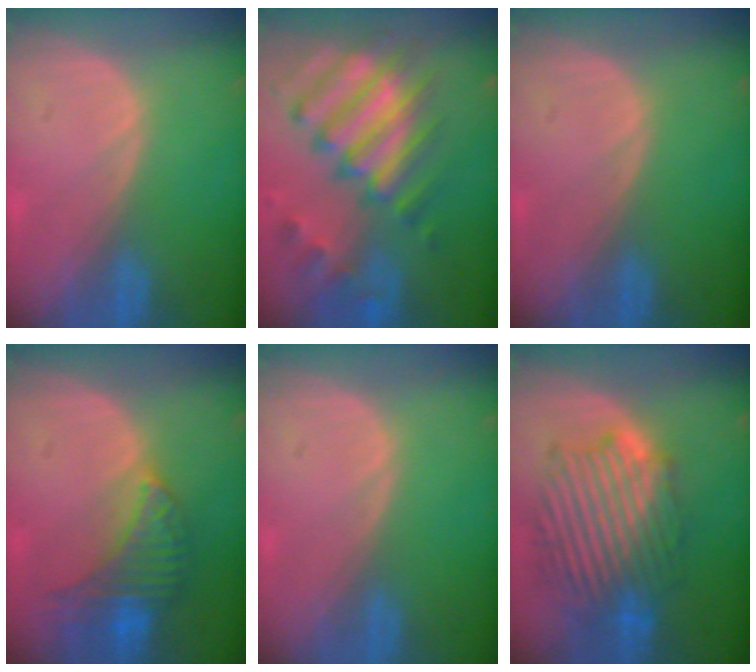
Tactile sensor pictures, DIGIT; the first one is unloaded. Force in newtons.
{"total": 12.8, "press": 10.6, "slide": 7.1}
{"total": 0.0}
{"total": 7.4, "press": 7.1, "slide": 2.1}
{"total": 0.0}
{"total": 11.3, "press": 11.2, "slide": 0.6}